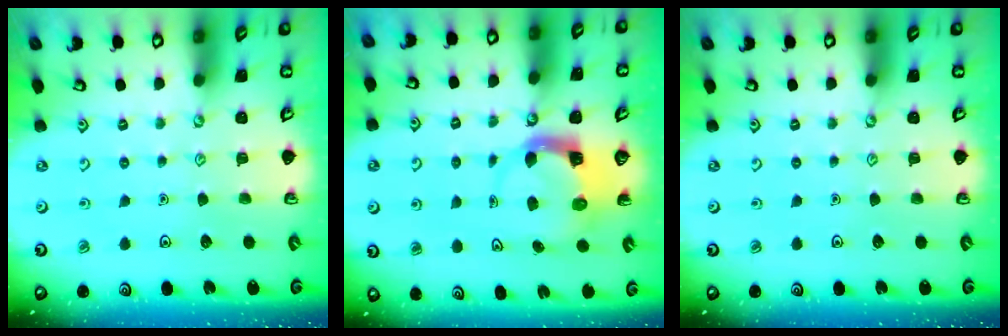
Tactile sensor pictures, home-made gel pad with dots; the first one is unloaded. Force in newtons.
{"total": 4.0, "press": 3.9, "slide": 0.6}
{"total": 0.0}